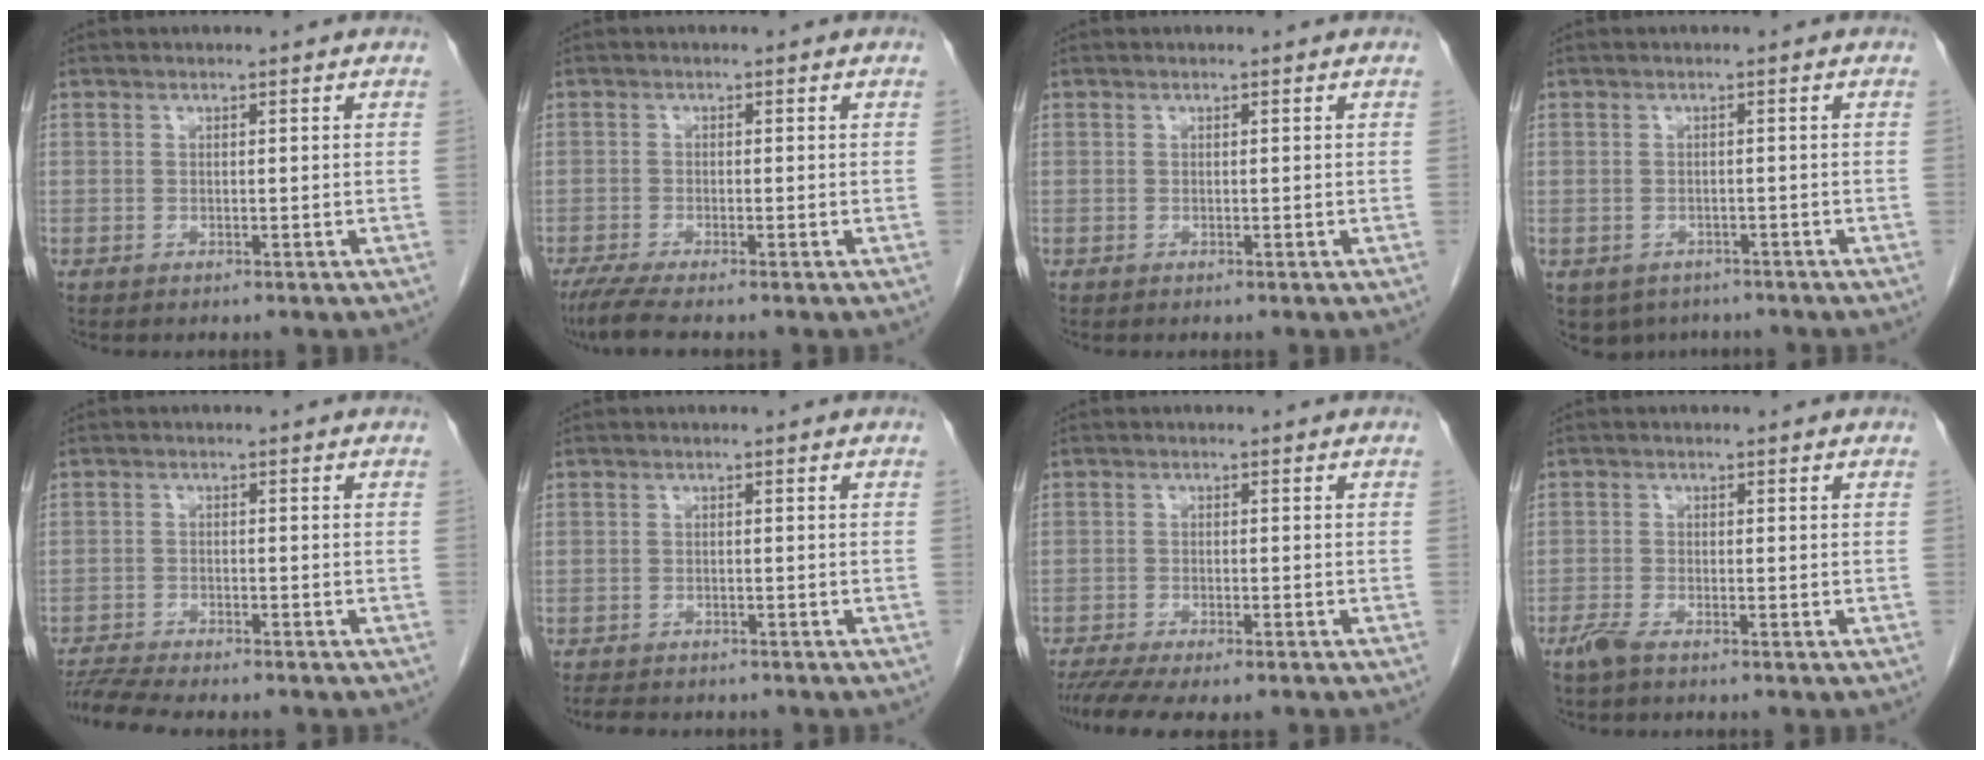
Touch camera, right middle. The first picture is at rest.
{"total": 4.3, "force": [-3.3, 0.0, 2.7], "torque": [-0.054, -0.013, -0.061]}
{"total": 0.0}
{"total": 5.2, "force": [-3.8, 3.5, 1.0], "torque": [-0.009, 0.004, -0.046]}
{"total": 7.8, "force": [-7.1, 0.4, 3.1], "torque": [-0.052, -0.008, -0.114]}
{"total": 5.9, "force": [-5.1, 1.9, 2.4], "torque": [-0.039, -0.007, -0.067]}
{"total": 9.7, "force": [-8.0, 2.0, 5.0], "torque": [-0.076, -0.008, -0.121]}
{"total": 2.1, "force": [-1.6, 0.3, 1.3], "torque": [-0.035, -0.004, -0.034]}